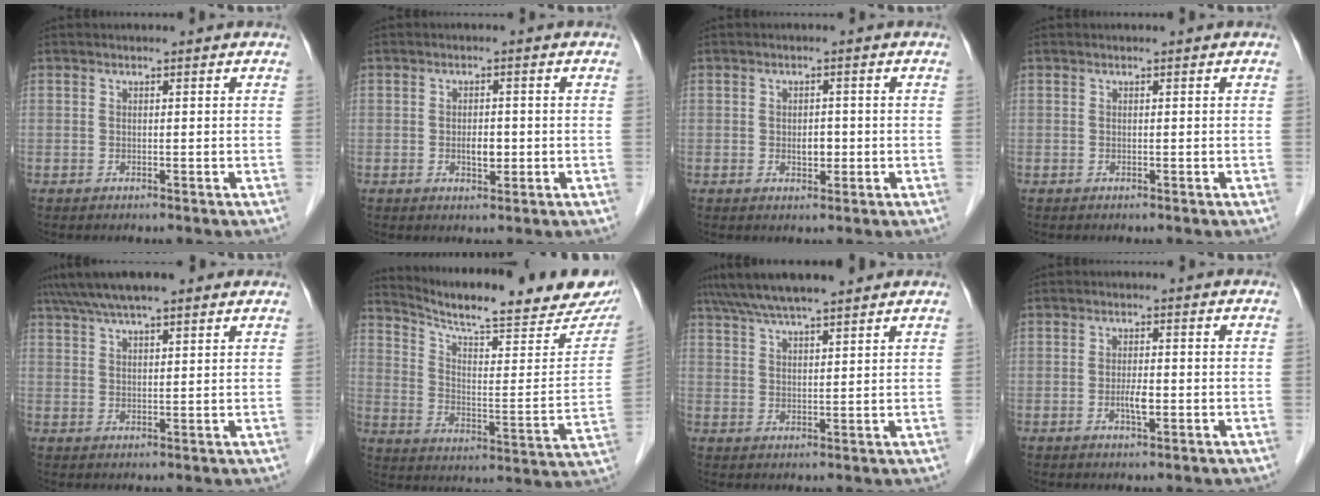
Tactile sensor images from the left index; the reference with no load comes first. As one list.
[{"total": 2.6, "force": [-0.5, 1.3, 2.2], "torque": [-0.039, 0.001, -0.003]}, {"total": 2.2, "force": [-0.4, 1.3, 1.7], "torque": [-0.028, 0.002, -0.002]}, {"total": 0.0}, {"total": 10.8, "force": [8.4, 2.2, 6.5], "torque": [-0.111, 0.046, 0.134]}, {"total": 23.0, "force": [20.5, 1.9, 10.3], "torque": [-0.162, -0.056, 0.280]}, {"total": 10.2, "force": [8.7, 1.1, 5.3], "torque": [-0.092, 0.037, 0.139]}, {"total": 2.5, "force": [-0.7, 0.6, 2.3], "torque": [-0.046, 0.001, -0.009]}]